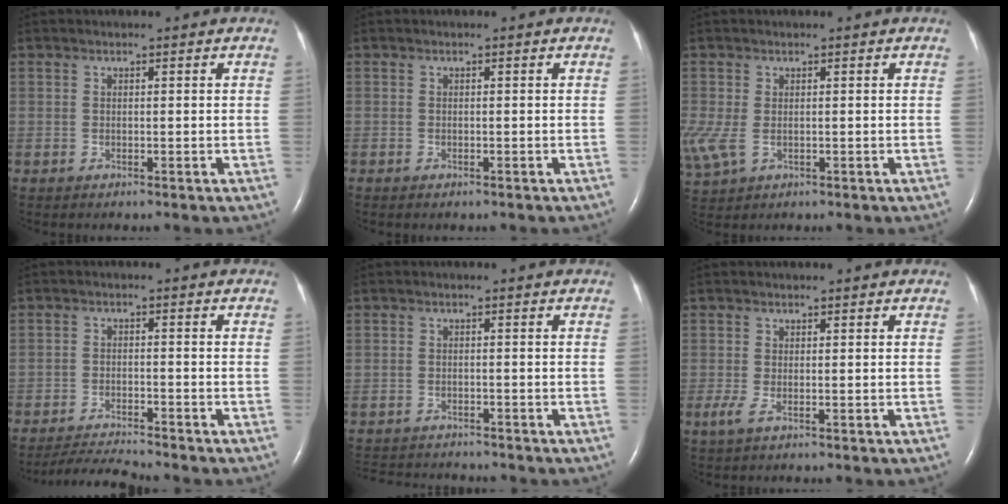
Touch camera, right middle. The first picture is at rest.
{"total": 0.9, "force": [-0.7, 0.3, 0.5], "torque": [-0.010, -0.003, -0.004]}
{"total": 0.0}
{"total": 5.4, "force": [-5.3, -0.8, 0.8], "torque": [-0.015, -0.019, -0.094]}
{"total": 8.5, "force": [-8.1, 1.6, 2.2], "torque": [-0.039, -0.002, -0.113]}
{"total": 1.4, "force": [-0.6, 0.1, 1.3], "torque": [-0.035, -0.006, -0.012]}